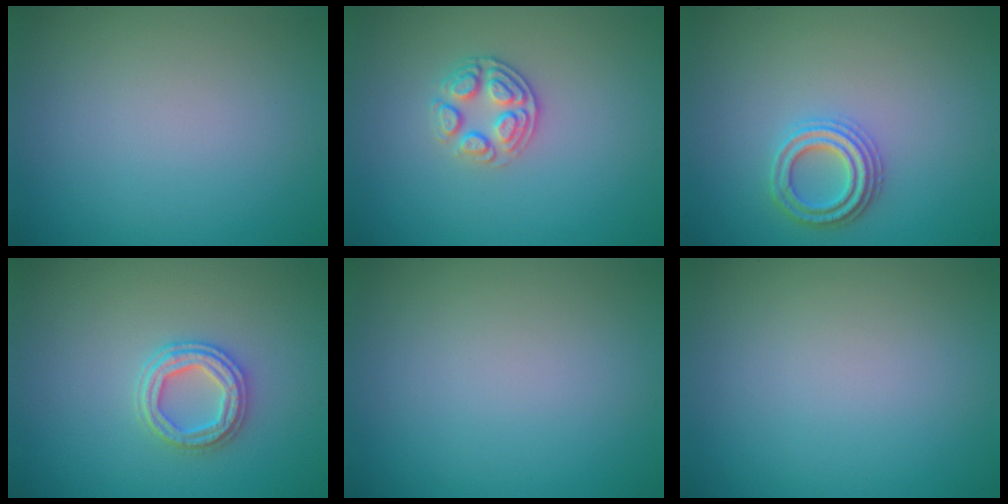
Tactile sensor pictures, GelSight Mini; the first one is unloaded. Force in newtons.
{"total": 2.6, "press": 2.4, "slide": 1.1}
{"total": 2.7, "press": 2.6, "slide": 0.8}
{"total": 2.8, "press": 2.7, "slide": 0.8}
{"total": 0.0}
{"total": 0.0}